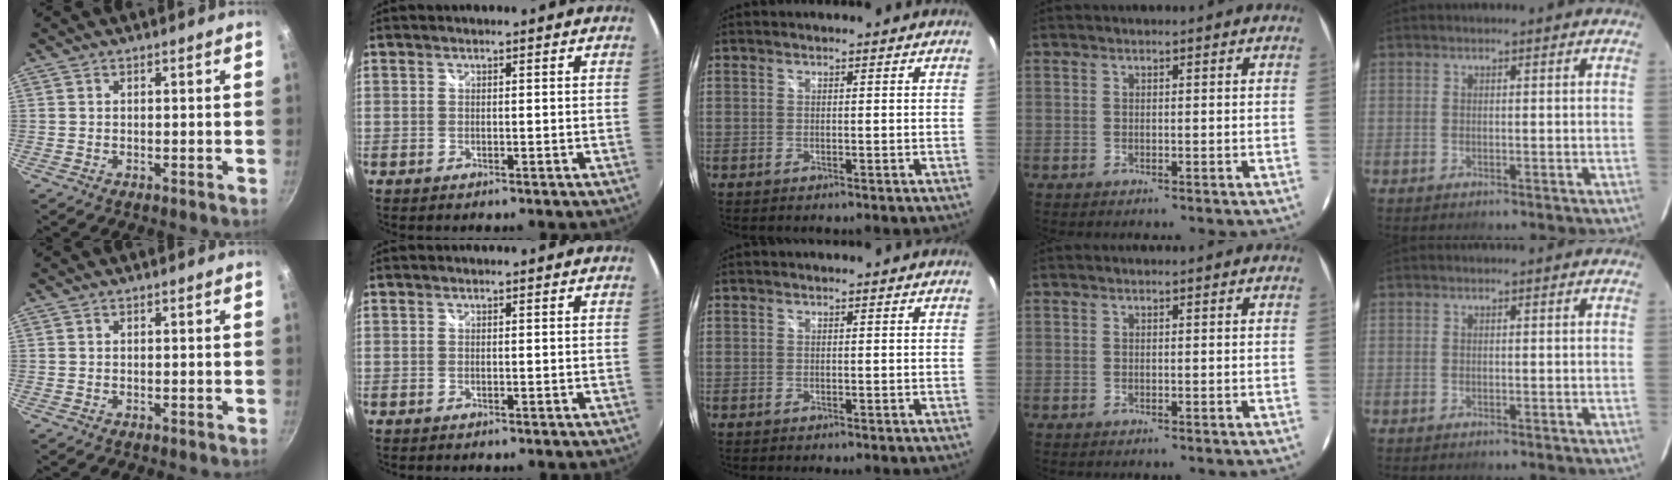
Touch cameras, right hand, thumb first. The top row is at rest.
{}